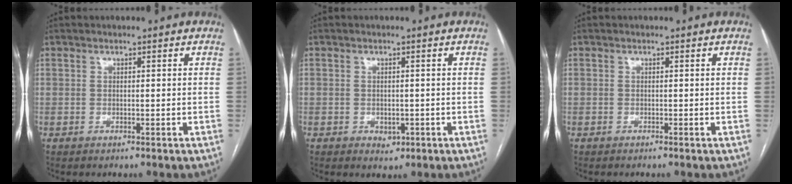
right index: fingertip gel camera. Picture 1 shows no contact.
{"total": 2.0, "force": [-0.8, 1.4, 1.1], "torque": [-0.011, 0.002, -0.002]}
{"total": 0.0}